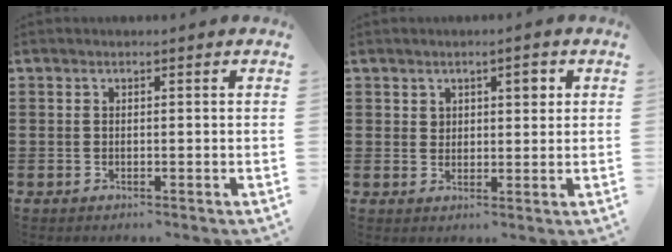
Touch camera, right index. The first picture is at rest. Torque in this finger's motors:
{"motor_torque": [-0.15, 0.23, 0.03, 0.00]}